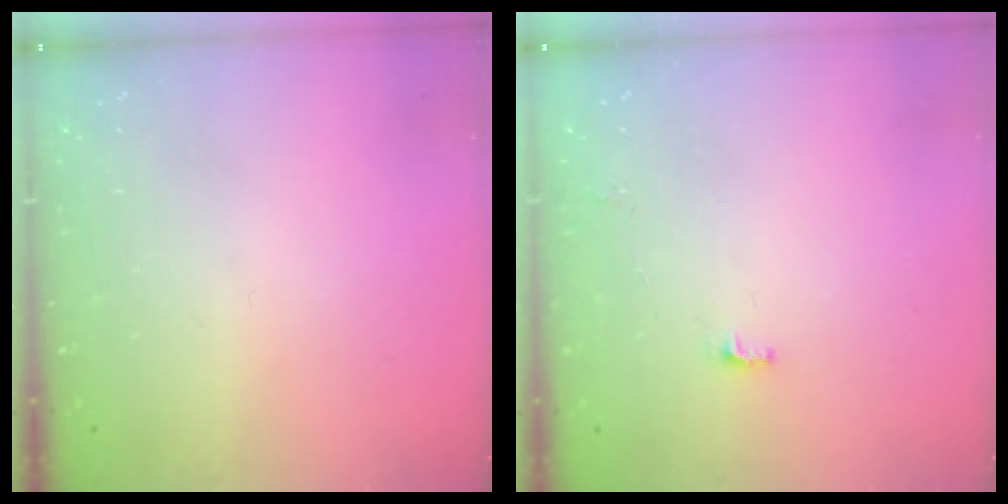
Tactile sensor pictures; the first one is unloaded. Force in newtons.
{"total": 2.9, "press": 2.9, "slide": 0.1}